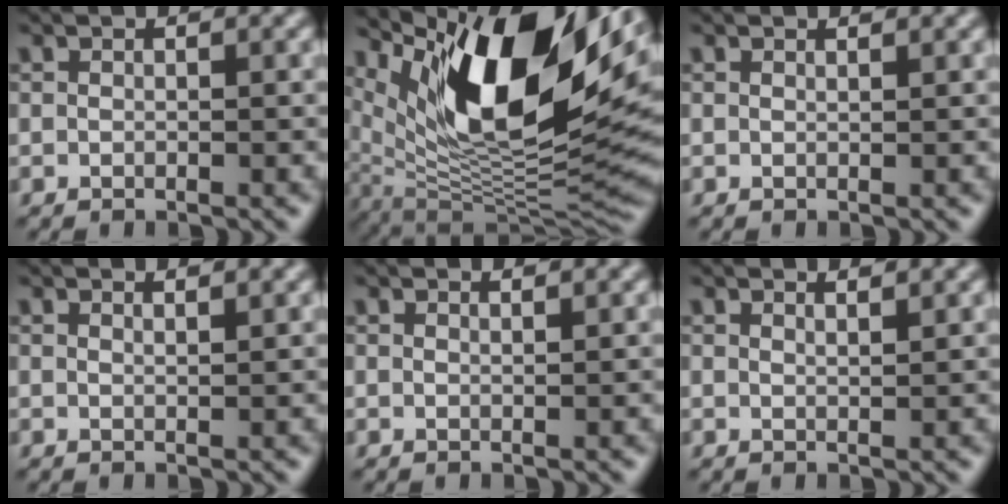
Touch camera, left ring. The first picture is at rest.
{"total": 16.3, "force": [7.5, 6.4, 13.0], "torque": [-0.212, 0.005, 0.127]}
{"total": 0.7, "force": [0.7, 0.1, 0.3], "torque": [-0.002, -0.001, 0.007]}
{"total": 1.3, "force": [1.2, 0.3, 0.5], "torque": [-0.002, 0.000, 0.011]}
{"total": 1.0, "force": [0.9, 0.2, 0.4], "torque": [-0.002, 0.000, 0.009]}
{"total": 1.6, "force": [1.4, 0.4, 0.7], "torque": [-0.003, 0.002, 0.012]}